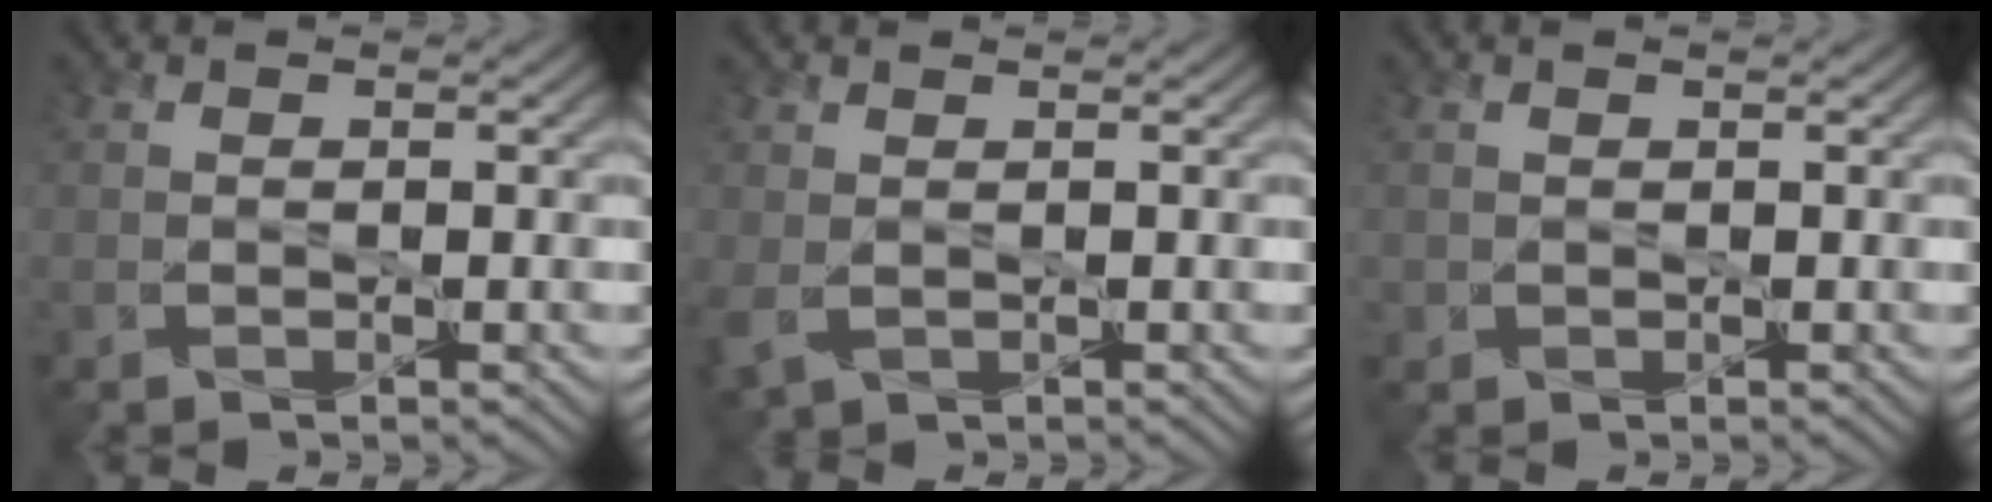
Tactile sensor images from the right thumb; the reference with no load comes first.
{"total": 2.5, "force": [0.2, 1.9, 1.7], "torque": [-0.055, -0.008, 0.003]}
{"total": 0.7, "force": [0.4, 0.5, 0.2], "torque": [-0.008, -0.002, 0.009]}